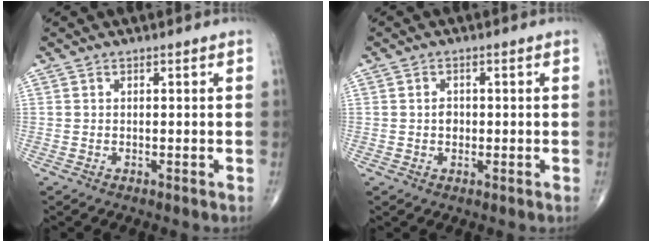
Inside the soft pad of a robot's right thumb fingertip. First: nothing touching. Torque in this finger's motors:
{"motor_torque": [-0.24, 0.11, -0.04, -0.28, -0.01]}